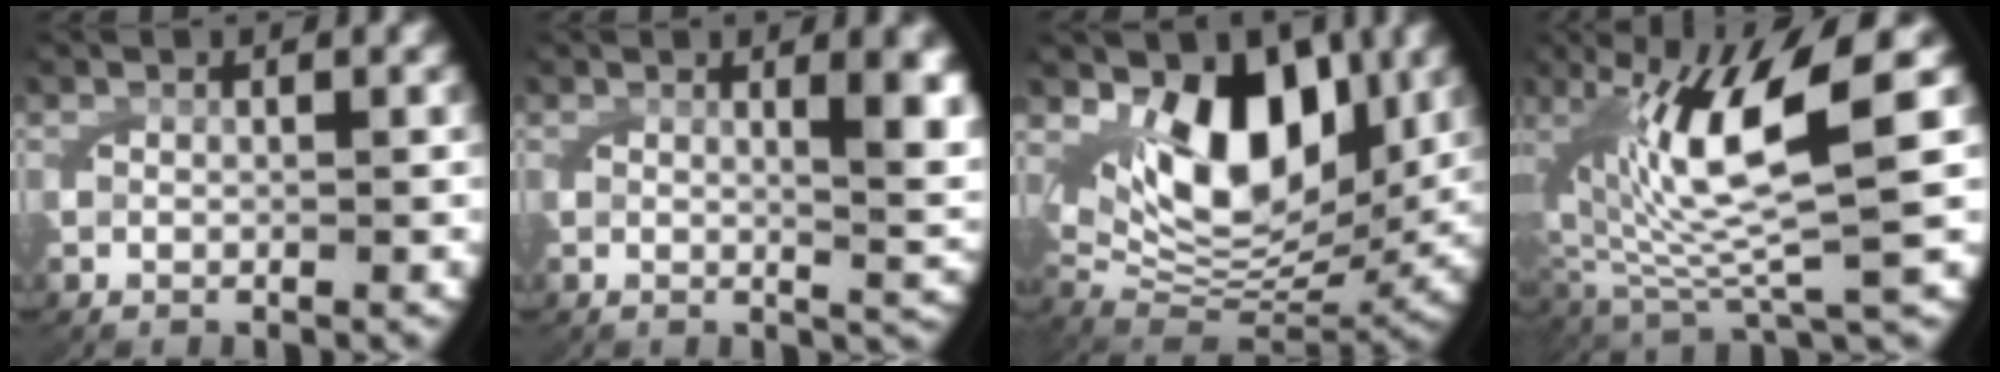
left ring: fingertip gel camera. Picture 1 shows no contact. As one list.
[{"total": 4.2, "force": [1.0, 0.9, 3.9], "torque": [-0.053, -0.011, 0.020]}, {"total": 11.3, "force": [3.4, 7.3, 7.8], "torque": [-0.158, -0.020, 0.060]}, {"total": 12.3, "force": [1.0, 5.6, 10.9], "torque": [-0.199, -0.017, 0.035]}]